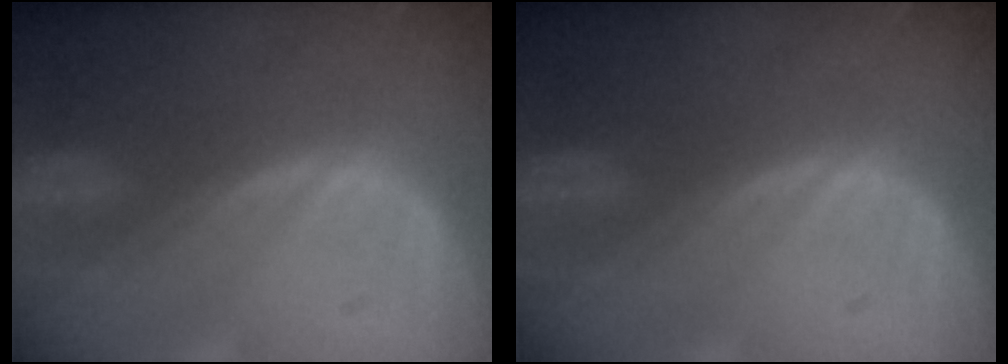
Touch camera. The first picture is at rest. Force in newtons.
{"total": 0.0}